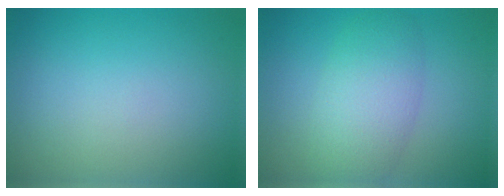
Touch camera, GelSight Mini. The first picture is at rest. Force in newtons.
{"total": 5.2, "press": 5.2, "slide": 0.1}